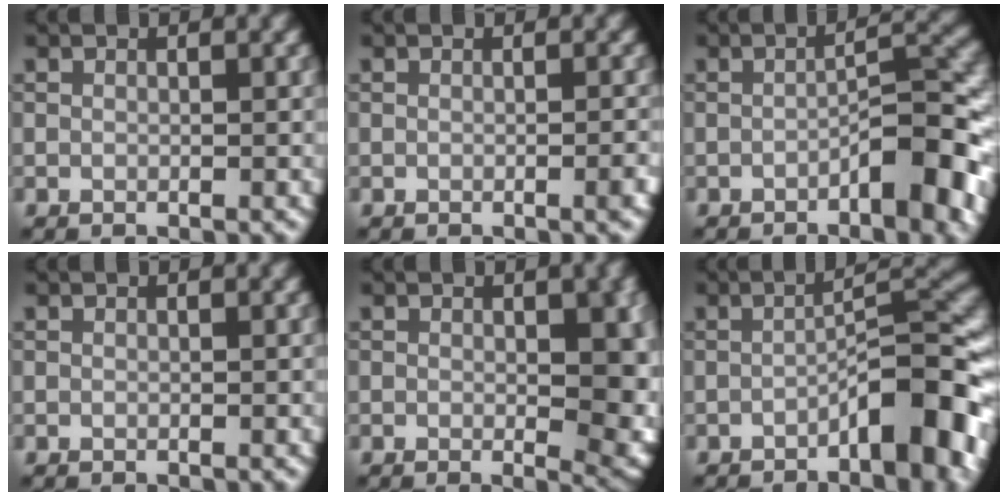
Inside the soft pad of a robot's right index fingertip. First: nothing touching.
{"total": 1.2, "force": [-0.4, 0.2, 1.1], "torque": [-0.011, 0.003, -0.007]}
{"total": 6.1, "force": [-2.5, 1.5, 5.4], "torque": [-0.073, 0.018, -0.039]}
{"total": 0.0}
{"total": 5.9, "force": [0.0, 2.4, 5.4], "torque": [-0.056, -0.004, 0.003]}
{"total": 7.6, "force": [-3.3, 1.8, 6.6], "torque": [-0.088, 0.024, -0.055]}